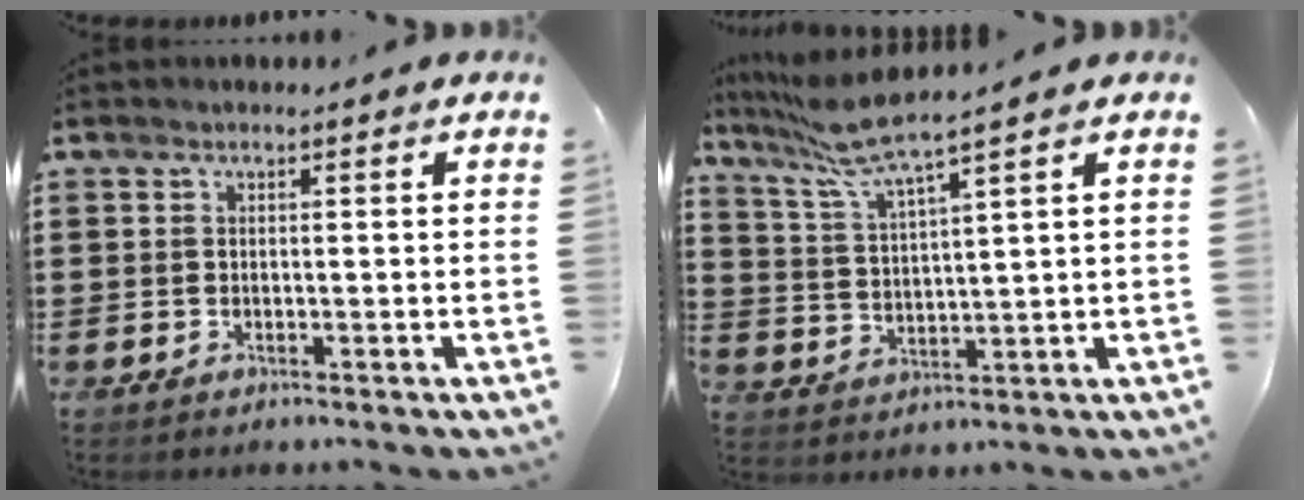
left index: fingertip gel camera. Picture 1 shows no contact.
{"total": 6.7, "force": [5.4, -0.2, 3.8], "torque": [-0.095, -0.023, 0.094]}